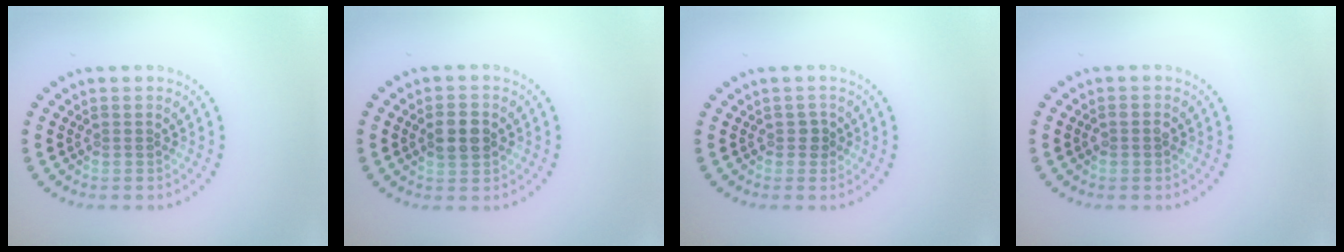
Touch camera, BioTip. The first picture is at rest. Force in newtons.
{"total": 2.6, "press": 2.6, "slide": 0.3}
{"total": 0.9, "press": 0.8, "slide": 0.4}
{"total": 1.2, "press": 1.1, "slide": 0.3}